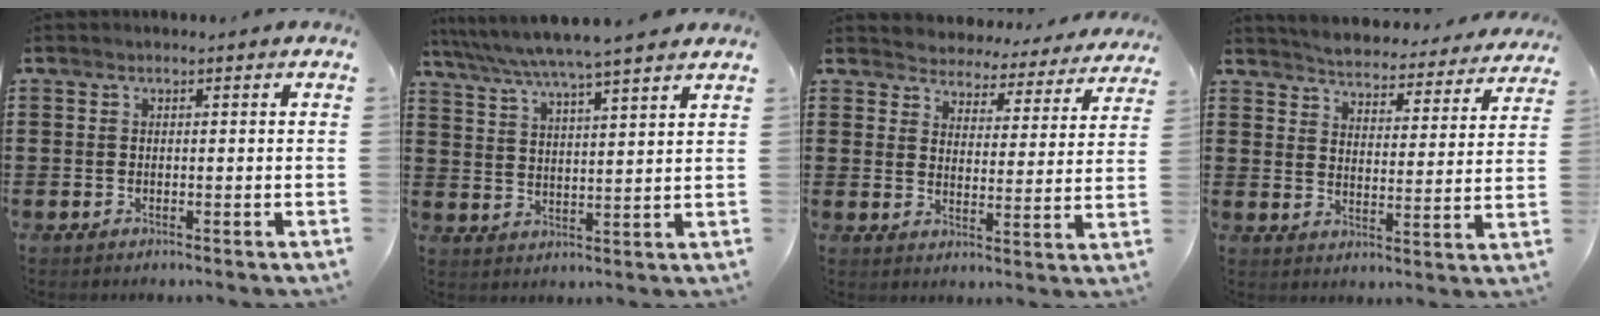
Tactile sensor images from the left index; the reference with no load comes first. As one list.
[{"total": 6.1, "force": [5.4, -0.8, 2.6], "torque": [-0.072, -0.033, 0.091]}, {"total": 4.5, "force": [4.5, 0.3, -0.6], "torque": [-0.017, -0.037, 0.075]}, {"total": 4.3, "force": [4.3, -0.1, 0.2], "torque": [-0.030, -0.039, 0.069]}]